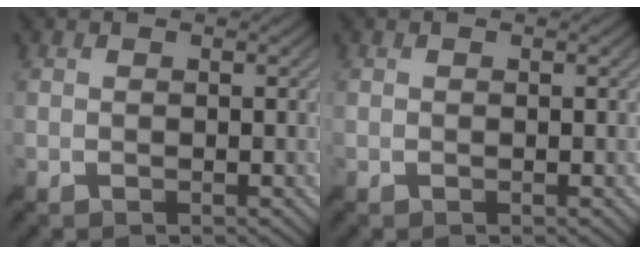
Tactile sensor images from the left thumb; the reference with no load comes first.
{"total": 0.0}